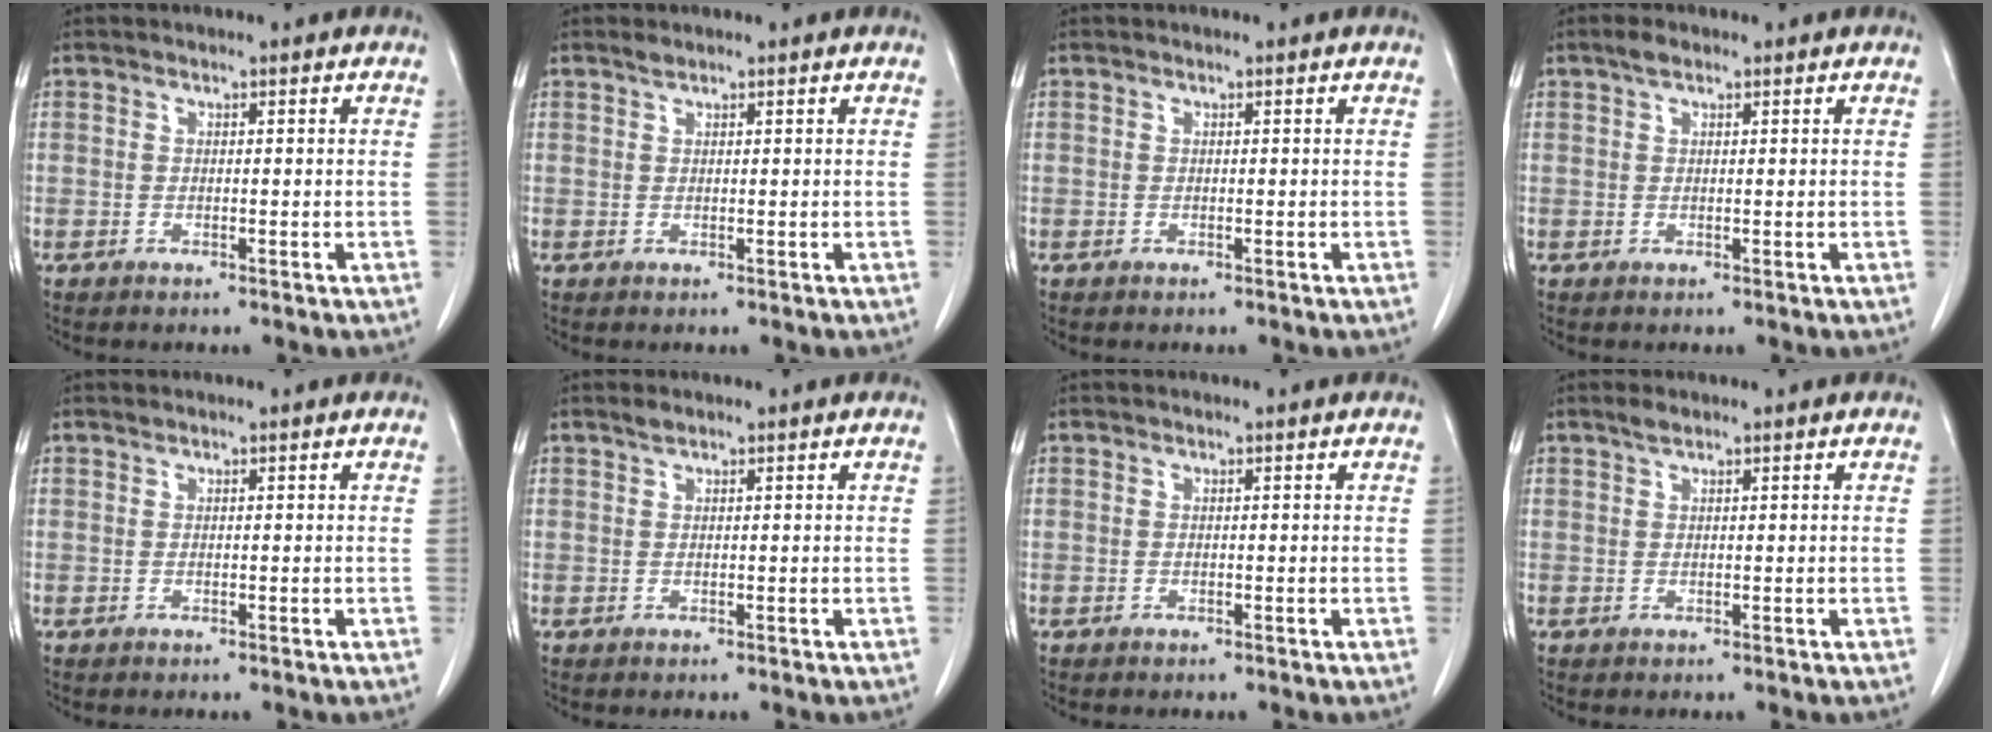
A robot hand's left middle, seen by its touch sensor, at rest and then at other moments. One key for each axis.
{"total": 0.6, "fx": 0.6, "fy": 0.1, "fz": 0.2, "tx": -0.010, "ty": 0.001, "tz": 0.014}
{"total": 0.0}
{"total": 1.5, "fx": 1.0, "fy": 0.6, "fz": 0.9, "tx": -0.021, "ty": 0.009, "tz": 0.019}
{"total": 0.0}
{"total": 0.8, "fx": 0.7, "fy": 0.2, "fz": 0.4, "tx": -0.014, "ty": 0.002, "tz": 0.015}
{"total": 0.0}
{"total": 1.1, "fx": 0.9, "fy": 0.2, "fz": 0.6, "tx": -0.017, "ty": 0.003, "tz": 0.020}